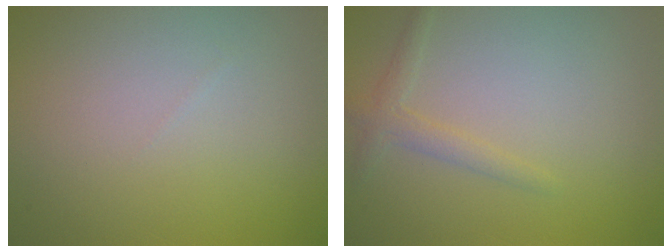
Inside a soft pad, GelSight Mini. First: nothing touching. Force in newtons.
{"total": 1.5, "press": 1.5, "slide": 0.1}